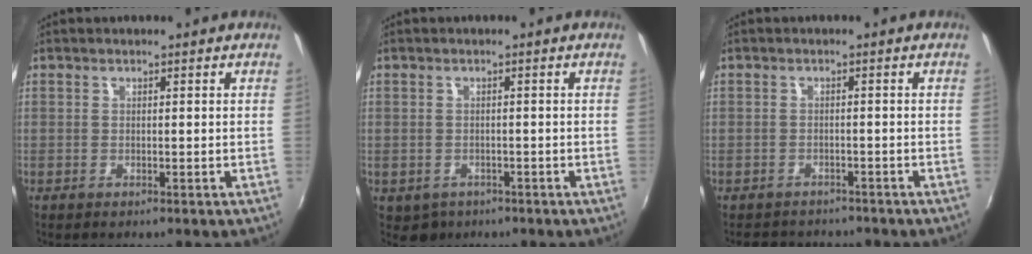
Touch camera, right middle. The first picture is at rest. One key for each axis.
{"total": 3.7, "fx": -1.5, "fy": 3.1, "fz": 1.2, "tx": -0.030, "ty": -0.006, "tz": -0.016}
{"total": 5.5, "fx": -4.9, "fy": 2.3, "fz": 0.9, "tx": -0.027, "ty": -0.001, "tz": -0.073}